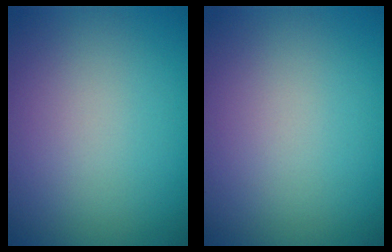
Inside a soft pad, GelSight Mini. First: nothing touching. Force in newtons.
{"total": 0.0}